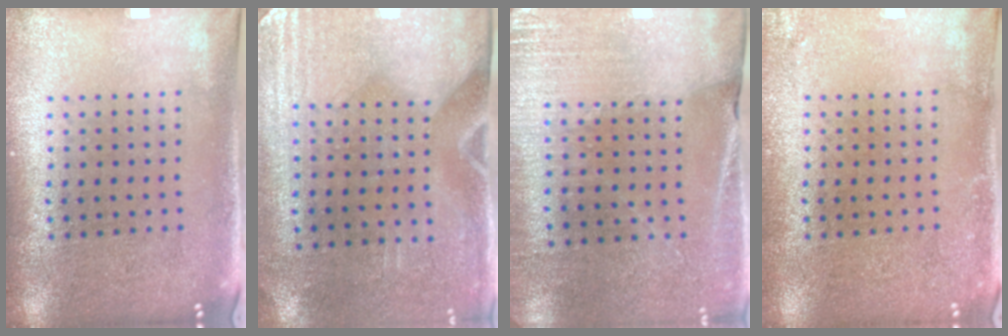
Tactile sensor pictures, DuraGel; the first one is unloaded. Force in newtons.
{"total": 2.9, "press": 2.5, "slide": 1.4}
{"total": 2.7, "press": 2.7, "slide": 0.6}
{"total": 1.6, "press": 1.6, "slide": 0.2}